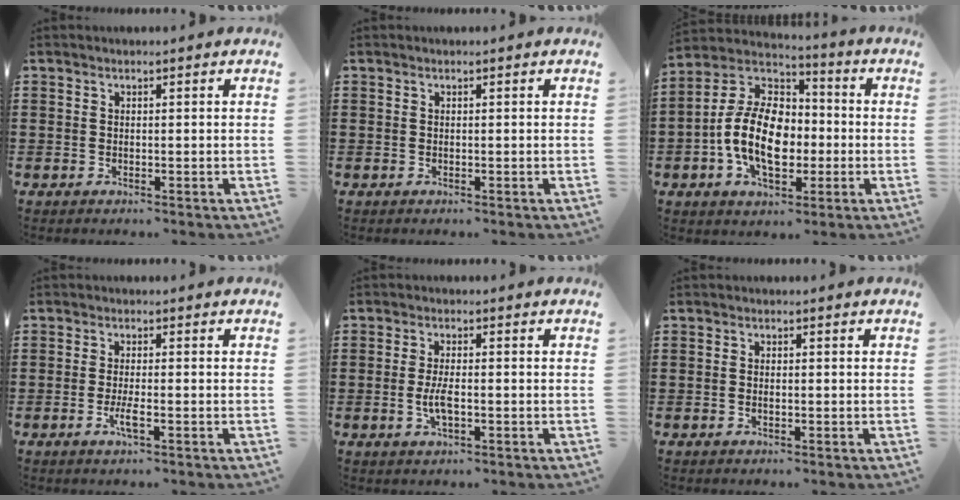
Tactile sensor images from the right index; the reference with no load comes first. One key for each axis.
{"total": 0.0}
{"total": 13.6, "fx": -2.3, "fy": 8.4, "fz": 10.5, "tx": -0.241, "ty": 0.010, "tz": -0.044}
{"total": 2.9, "fx": -1.1, "fy": 0.2, "fz": 2.7, "tx": -0.059, "ty": -0.008, "tz": -0.024}
{"total": 3.6, "fx": -0.7, "fy": 1.1, "fz": 3.4, "tx": -0.074, "ty": -0.005, "tz": -0.016}
{"total": 0.9, "fx": -0.3, "fy": 0.3, "fz": 0.8, "tx": -0.016, "ty": -0.002, "tz": -0.004}